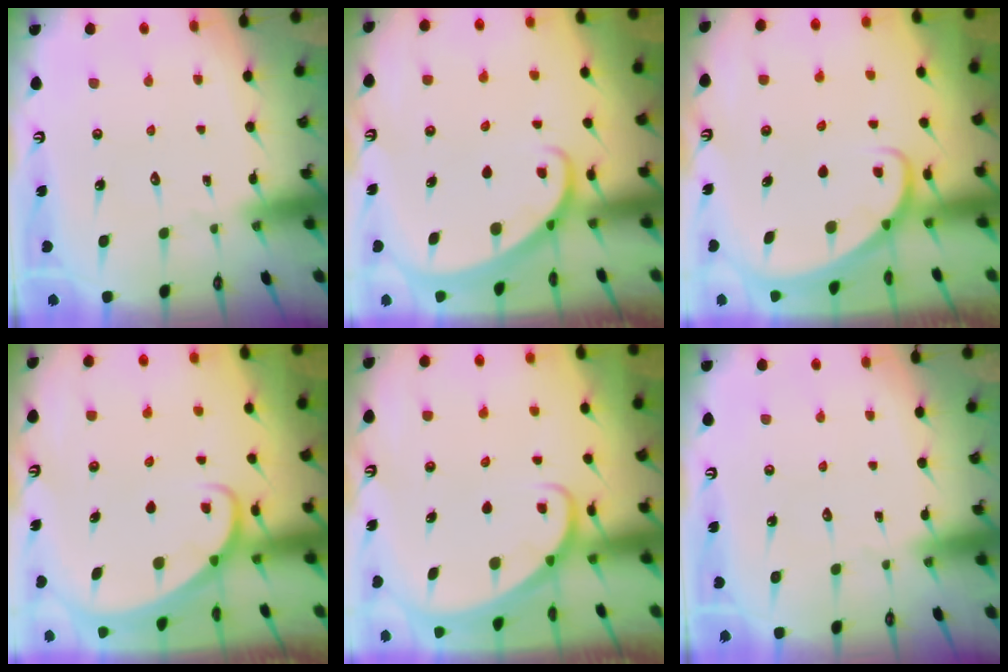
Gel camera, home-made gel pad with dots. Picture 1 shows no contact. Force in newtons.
{"total": 1.6, "press": 1.6, "slide": 0.1}
{"total": 1.9, "press": 1.9, "slide": 0.1}
{"total": 1.8, "press": 1.8, "slide": 0.0}
{"total": 1.6, "press": 1.6, "slide": 0.0}
{"total": 0.0}